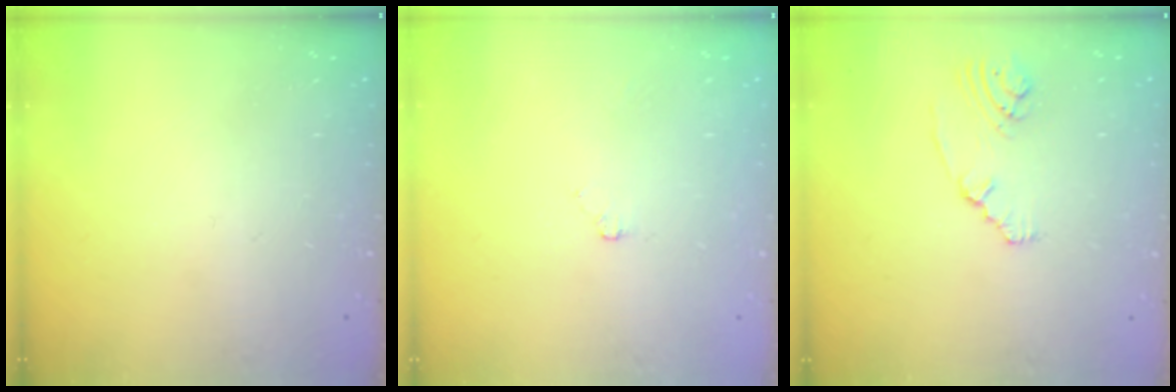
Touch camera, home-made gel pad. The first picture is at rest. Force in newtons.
{"total": 1.3, "press": 1.3, "slide": 0.3}
{"total": 2.2, "press": 2.1, "slide": 0.6}